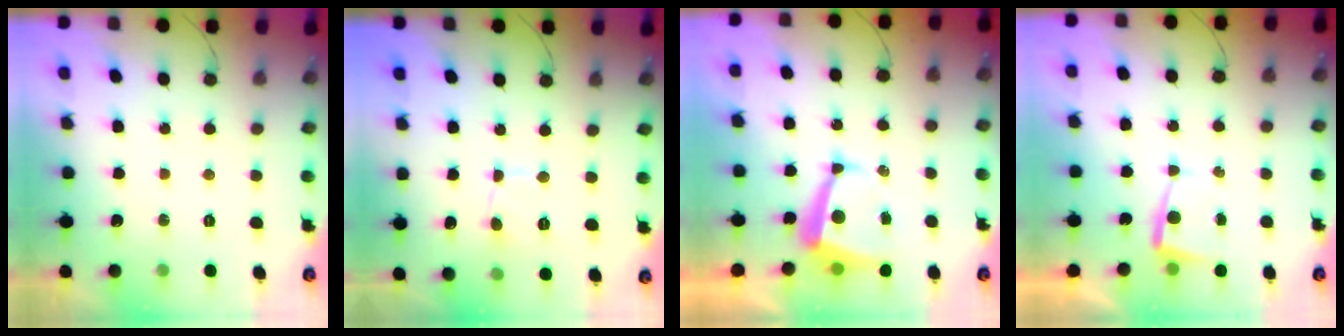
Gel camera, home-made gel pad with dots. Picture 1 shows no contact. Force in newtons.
{"total": 2.3, "press": 2.3, "slide": 0.1}
{"total": 7.5, "press": 7.4, "slide": 1.1}
{"total": 3.0, "press": 3.0, "slide": 0.4}